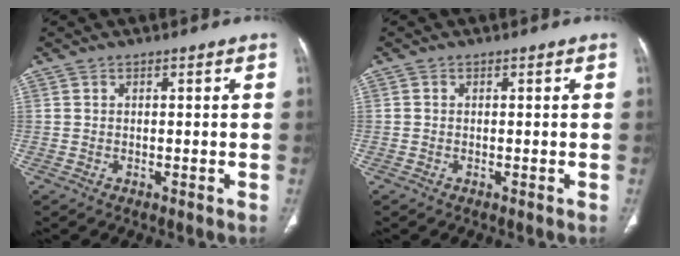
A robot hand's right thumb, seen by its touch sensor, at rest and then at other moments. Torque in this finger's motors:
{"motor_torque": [0.02, -0.02, -0.42, 0.29, -0.02]}